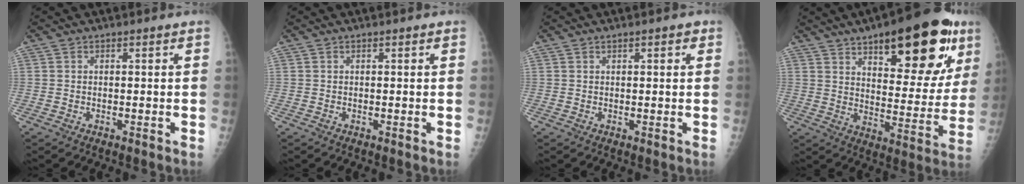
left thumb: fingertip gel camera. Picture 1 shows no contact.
{"total": 0.0}
{"total": 1.7, "force": [0.9, 0.6, 1.4], "torque": [-0.014, 0.000, 0.010]}
{"total": 25.9, "force": [13.6, 9.9, 19.7], "torque": [-0.231, -0.033, 0.195]}